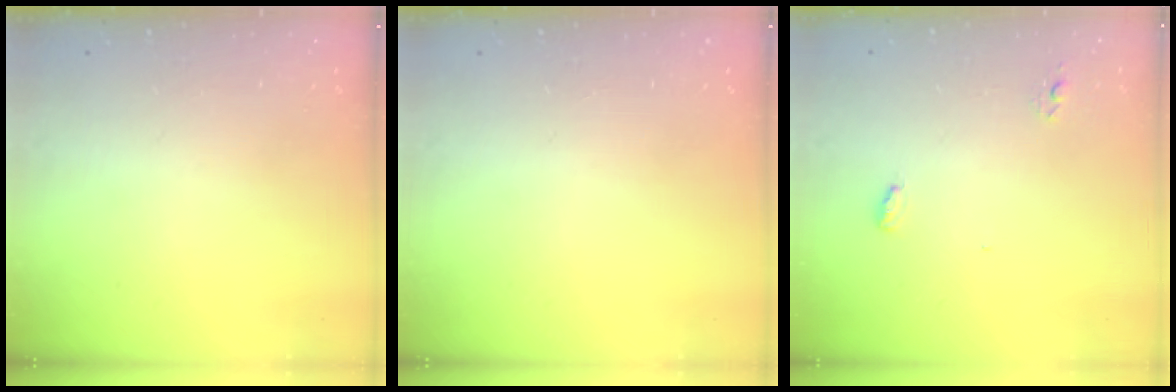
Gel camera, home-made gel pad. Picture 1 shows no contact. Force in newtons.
{"total": 0.0}
{"total": 4.2, "press": 4.0, "slide": 1.3}